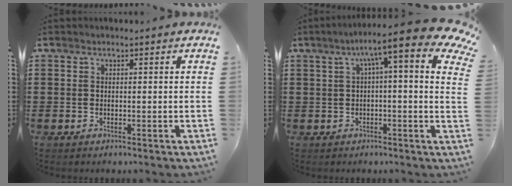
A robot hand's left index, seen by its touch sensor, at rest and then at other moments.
{"total": 8.4, "force": [4.2, 0.8, 7.3], "torque": [-0.125, -0.028, 0.064]}